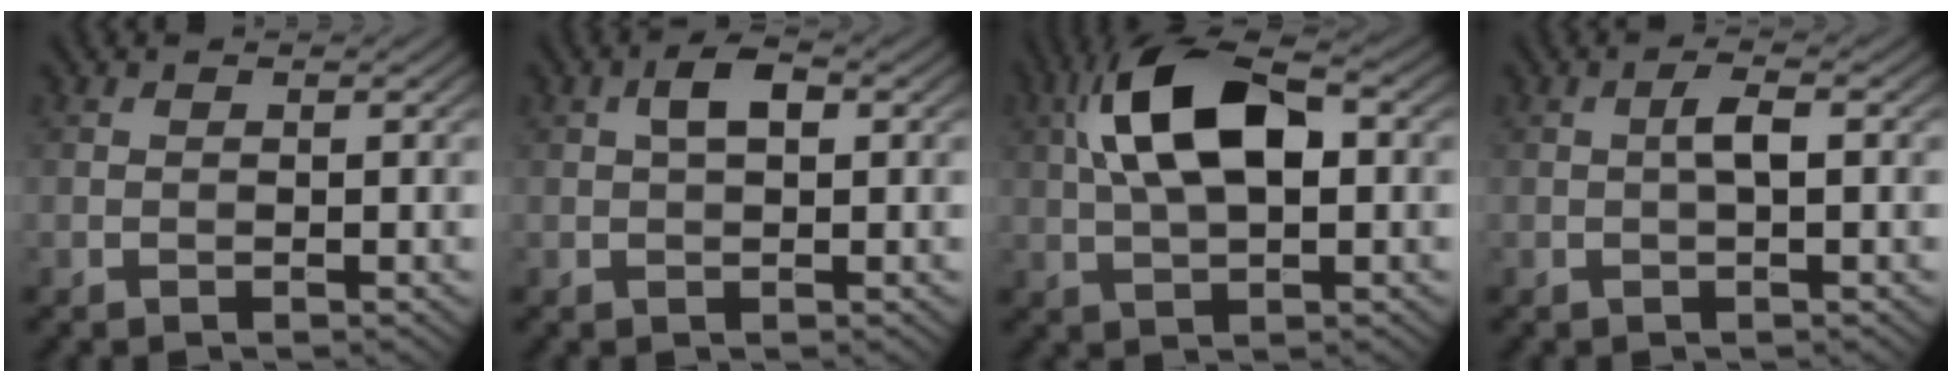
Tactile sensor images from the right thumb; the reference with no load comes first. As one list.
[{"total": 3.0, "force": [0.7, 1.4, 2.5], "torque": [-0.046, 0.009, 0.008]}, {"total": 11.7, "force": [2.4, 5.4, 10.1], "torque": [-0.204, 0.020, 0.039]}, {"total": 2.2, "force": [0.0, 0.4, 2.2], "torque": [-0.042, 0.008, -0.002]}]